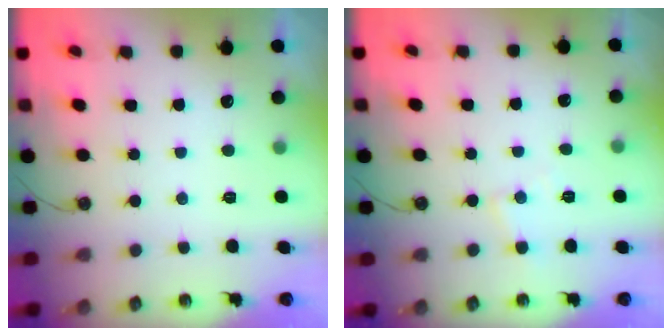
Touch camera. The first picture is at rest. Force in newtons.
{"total": 5.5, "press": 5.5, "slide": 0.4}